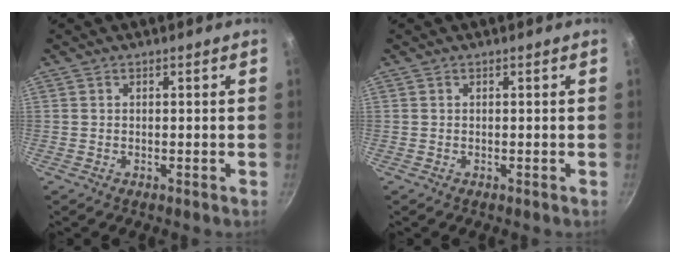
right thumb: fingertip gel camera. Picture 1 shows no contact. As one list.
[{"total": 0.0}]